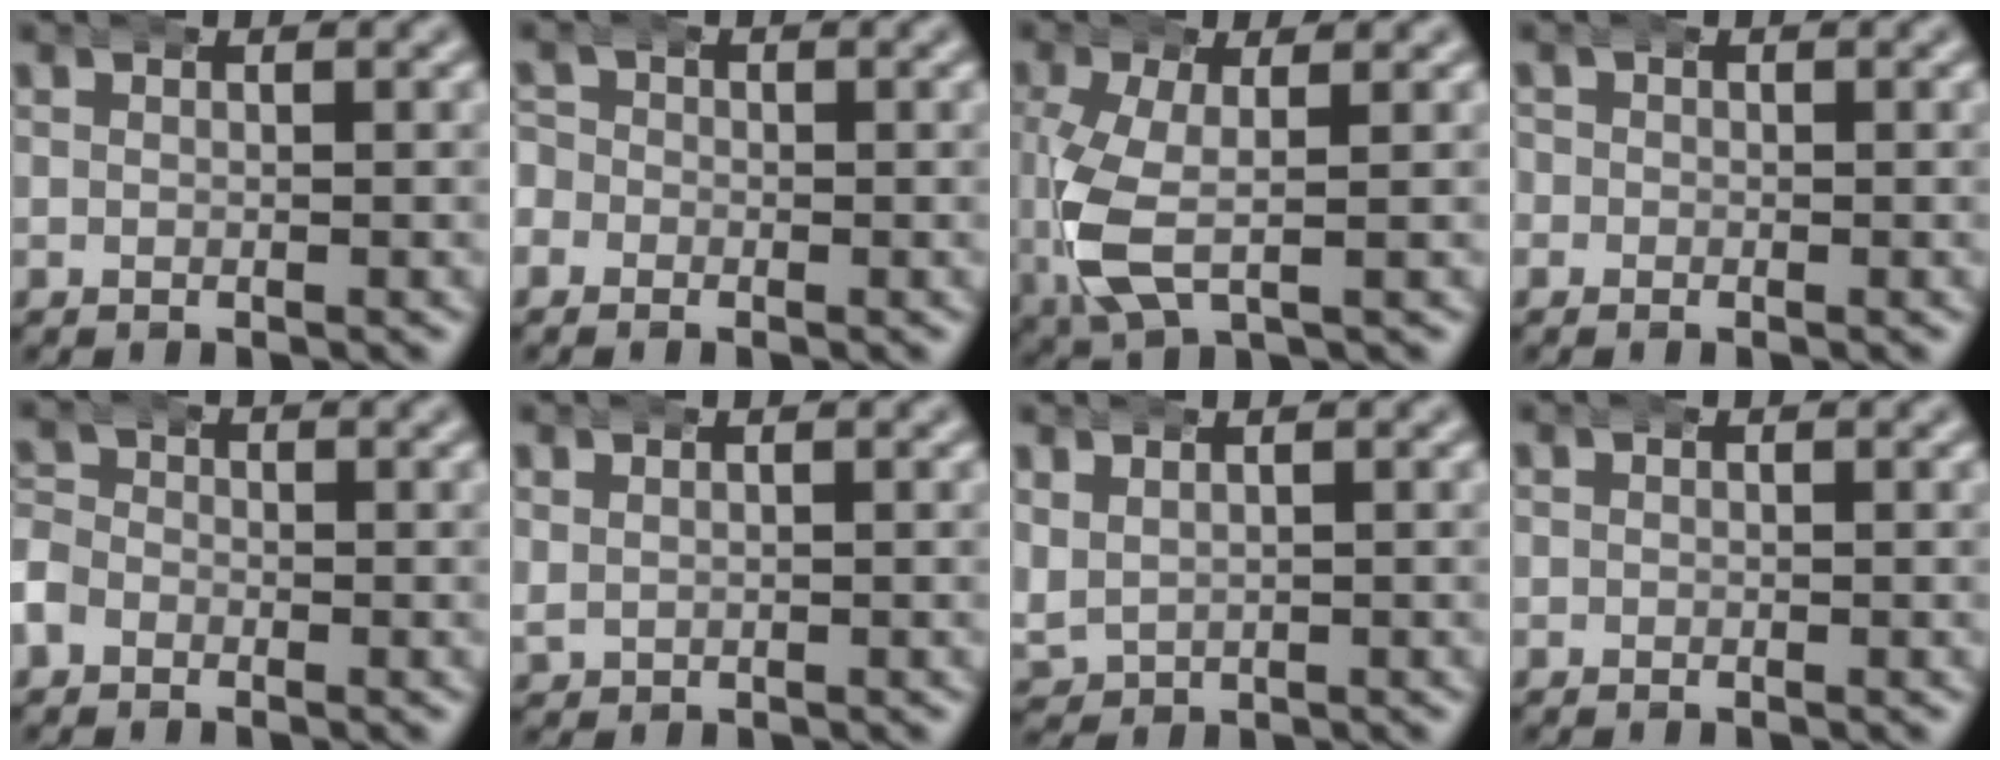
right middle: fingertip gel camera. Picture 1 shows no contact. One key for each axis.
{"total": 2.2, "fx": -0.6, "fy": 2.1, "fz": 0.3, "tx": -0.010, "ty": 0.000, "tz": -0.023}
{"total": 6.0, "fx": -0.8, "fy": 3.3, "fz": 4.9, "tx": -0.130, "ty": -0.014, "tz": 0.000}
{"total": 0.9, "fx": -0.2, "fy": 0.9, "fz": 0.0, "tx": -0.004, "ty": 0.002, "tz": -0.009}
{"total": 2.6, "fx": -1.2, "fy": 2.2, "fz": 0.6, "tx": -0.025, "ty": -0.006, "tz": -0.027}
{"total": 1.4, "fx": 0.6, "fy": 1.1, "fz": 0.6, "tx": -0.013, "ty": 0.000, "tz": 0.016}
{"total": 3.3, "fx": 0.5, "fy": 3.1, "fz": 1.3, "tx": -0.041, "ty": -0.010, "tz": 0.016}
{"total": 0.0}